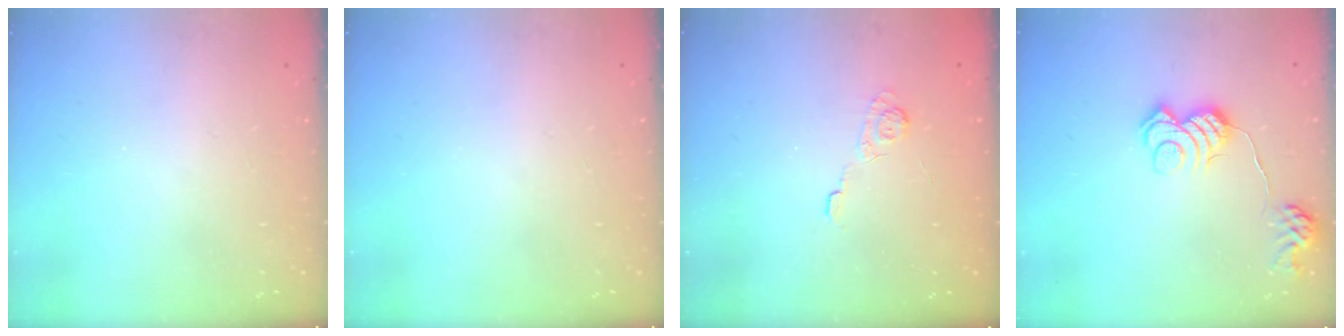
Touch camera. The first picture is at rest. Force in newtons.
{"total": 0.0}
{"total": 4.5, "press": 4.2, "slide": 1.6}
{"total": 12.5, "press": 12.5, "slide": 0.4}